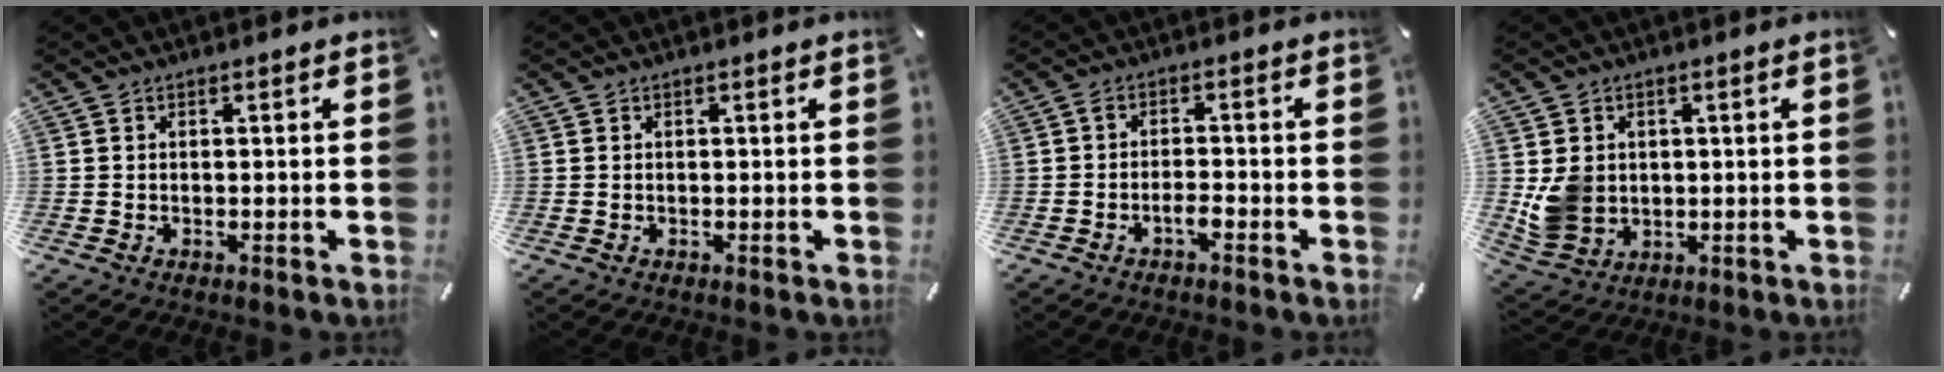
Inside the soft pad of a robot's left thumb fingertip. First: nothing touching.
{"total": 0.0}
{"total": 3.1, "force": [-1.9, 0.9, 2.3], "torque": [-0.039, 0.010, -0.033]}
{"total": 7.2, "force": [0.9, 6.7, 2.6], "torque": [-0.054, -0.006, 0.018]}